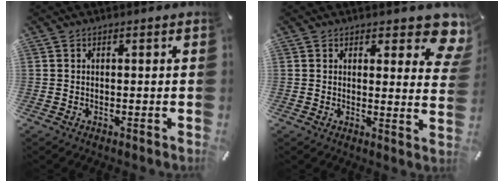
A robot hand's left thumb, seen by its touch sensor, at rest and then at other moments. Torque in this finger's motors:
{"motor_torque": [0.58, -0.15, 0.37, -0.05, -0.02]}